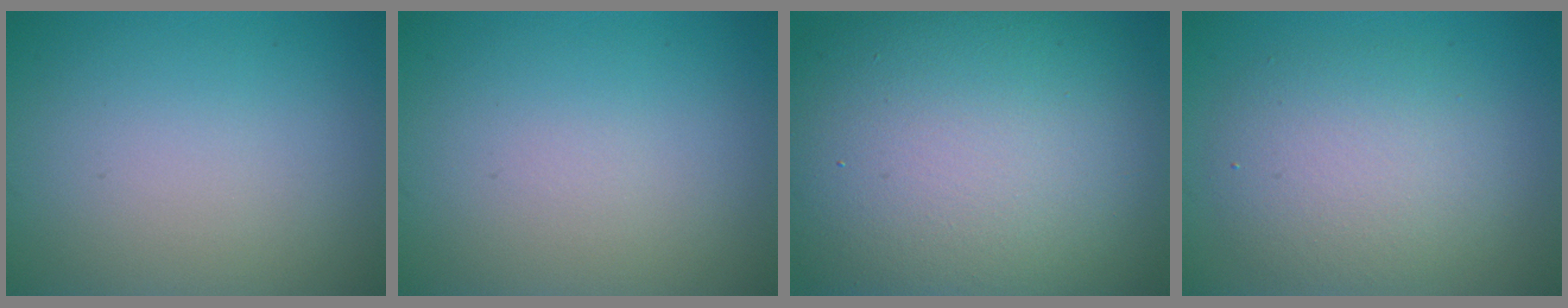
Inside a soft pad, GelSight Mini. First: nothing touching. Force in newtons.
{"total": 0.0}
{"total": 17.2, "press": 17.1, "slide": 1.6}
{"total": 5.0, "press": 5.0, "slide": 0.4}